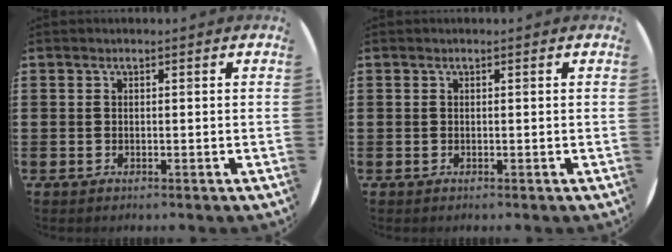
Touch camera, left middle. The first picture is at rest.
{"total": 0.0}